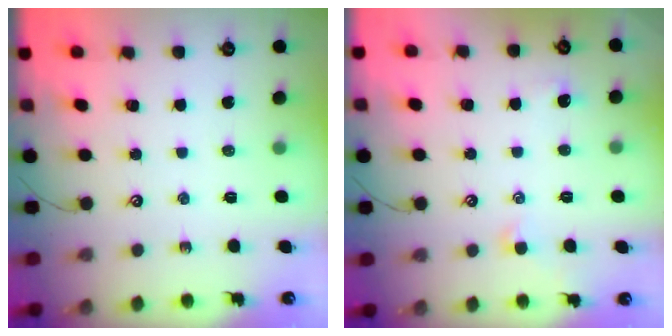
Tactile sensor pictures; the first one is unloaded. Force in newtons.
{"total": 0.9, "press": 0.6, "slide": 0.6}